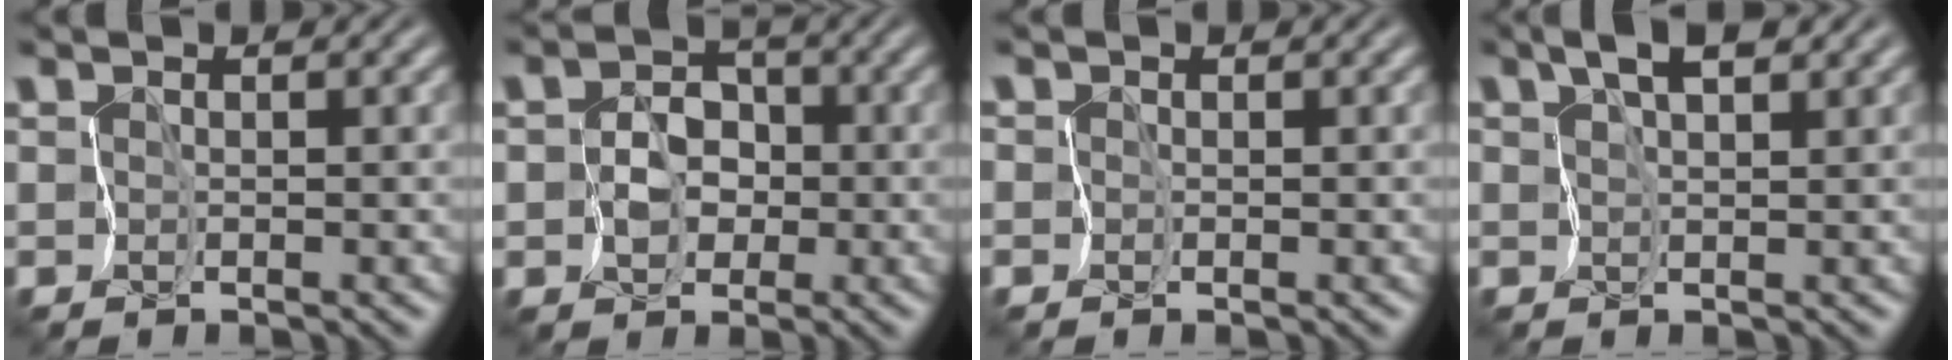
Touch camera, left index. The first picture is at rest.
{"total": 3.1, "force": [-1.1, 2.6, 1.3], "torque": [-0.009, 0.000, -0.024]}
{"total": 0.5, "force": [-0.2, 0.5, -0.1], "torque": [0.007, -0.002, -0.006]}
{"total": 3.1, "force": [1.8, 0.9, 2.4], "torque": [-0.046, 0.004, 0.031]}